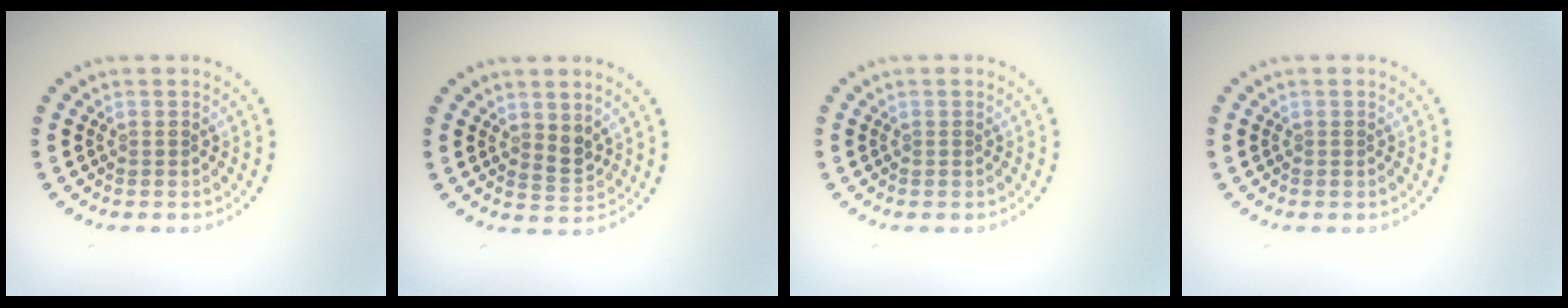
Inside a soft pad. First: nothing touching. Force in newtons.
{"total": 1.7, "press": 1.4, "slide": 0.9}
{"total": 0.0}
{"total": 0.0}